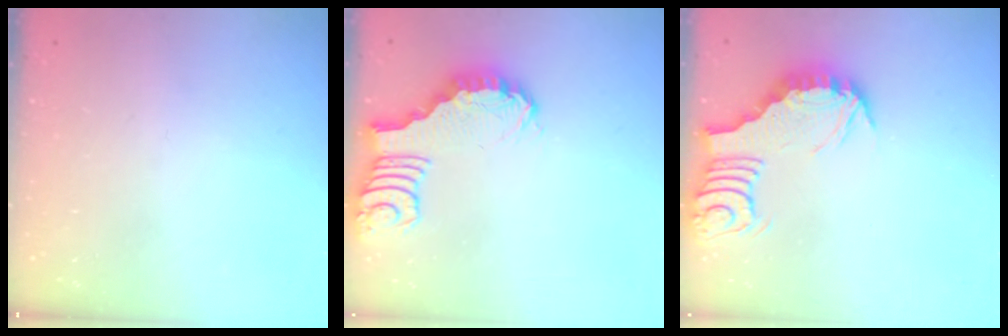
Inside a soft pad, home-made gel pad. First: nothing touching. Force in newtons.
{"total": 2.5, "press": 2.5, "slide": 0.2}
{"total": 3.6, "press": 3.6, "slide": 0.3}